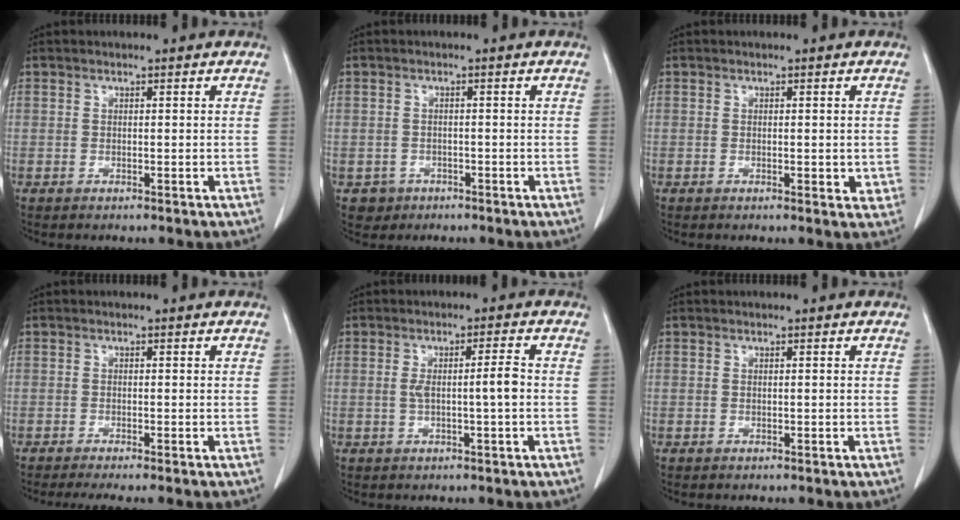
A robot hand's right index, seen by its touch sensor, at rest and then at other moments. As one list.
[{"total": 2.7, "force": [-1.2, 2.4, -0.1], "torque": [0.004, 0.012, -0.015]}, {"total": 2.6, "force": [-0.3, 1.0, 2.3], "torque": [-0.025, -0.004, -0.002]}, {"total": 3.5, "force": [-2.9, -0.2, 1.9], "torque": [-0.024, -0.006, -0.046]}, {"total": 3.8, "force": [-0.3, 0.0, 3.8], "torque": [-0.071, 0.007, -0.001]}, {"total": 0.0}]